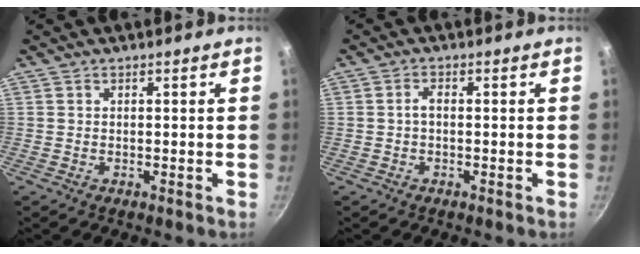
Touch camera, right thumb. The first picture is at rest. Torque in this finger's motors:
{"motor_torque": [-0.04, -0.21, 0.38, 0.30, -0.01]}